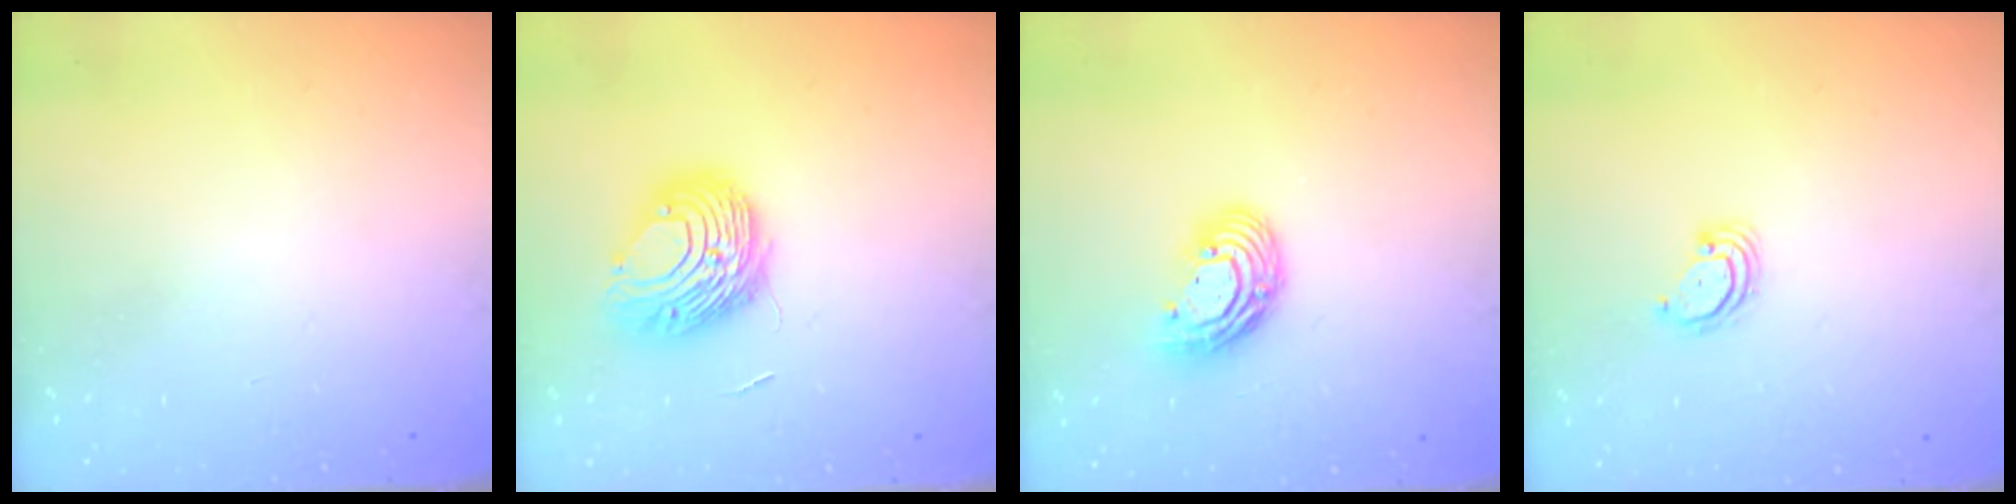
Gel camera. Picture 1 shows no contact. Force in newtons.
{"total": 9.8, "press": 9.7, "slide": 1.2}
{"total": 10.8, "press": 10.8, "slide": 0.9}
{"total": 2.9, "press": 2.9, "slide": 0.3}